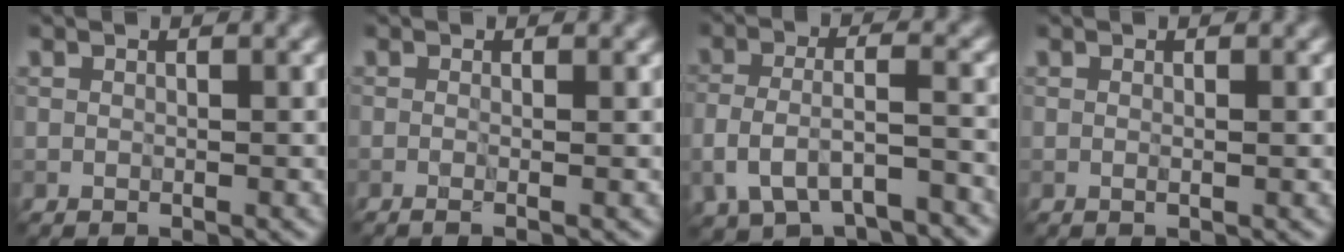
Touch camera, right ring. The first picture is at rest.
{"total": 2.4, "force": [0.1, 1.3, 2.0], "torque": [-0.012, -0.002, -0.022]}
{"total": 5.8, "force": [-2.9, 2.7, 4.3], "torque": [-0.086, -0.007, -0.058]}
{"total": 0.6, "force": [0.0, 0.1, 0.6], "torque": [-0.008, 0.000, 0.000]}